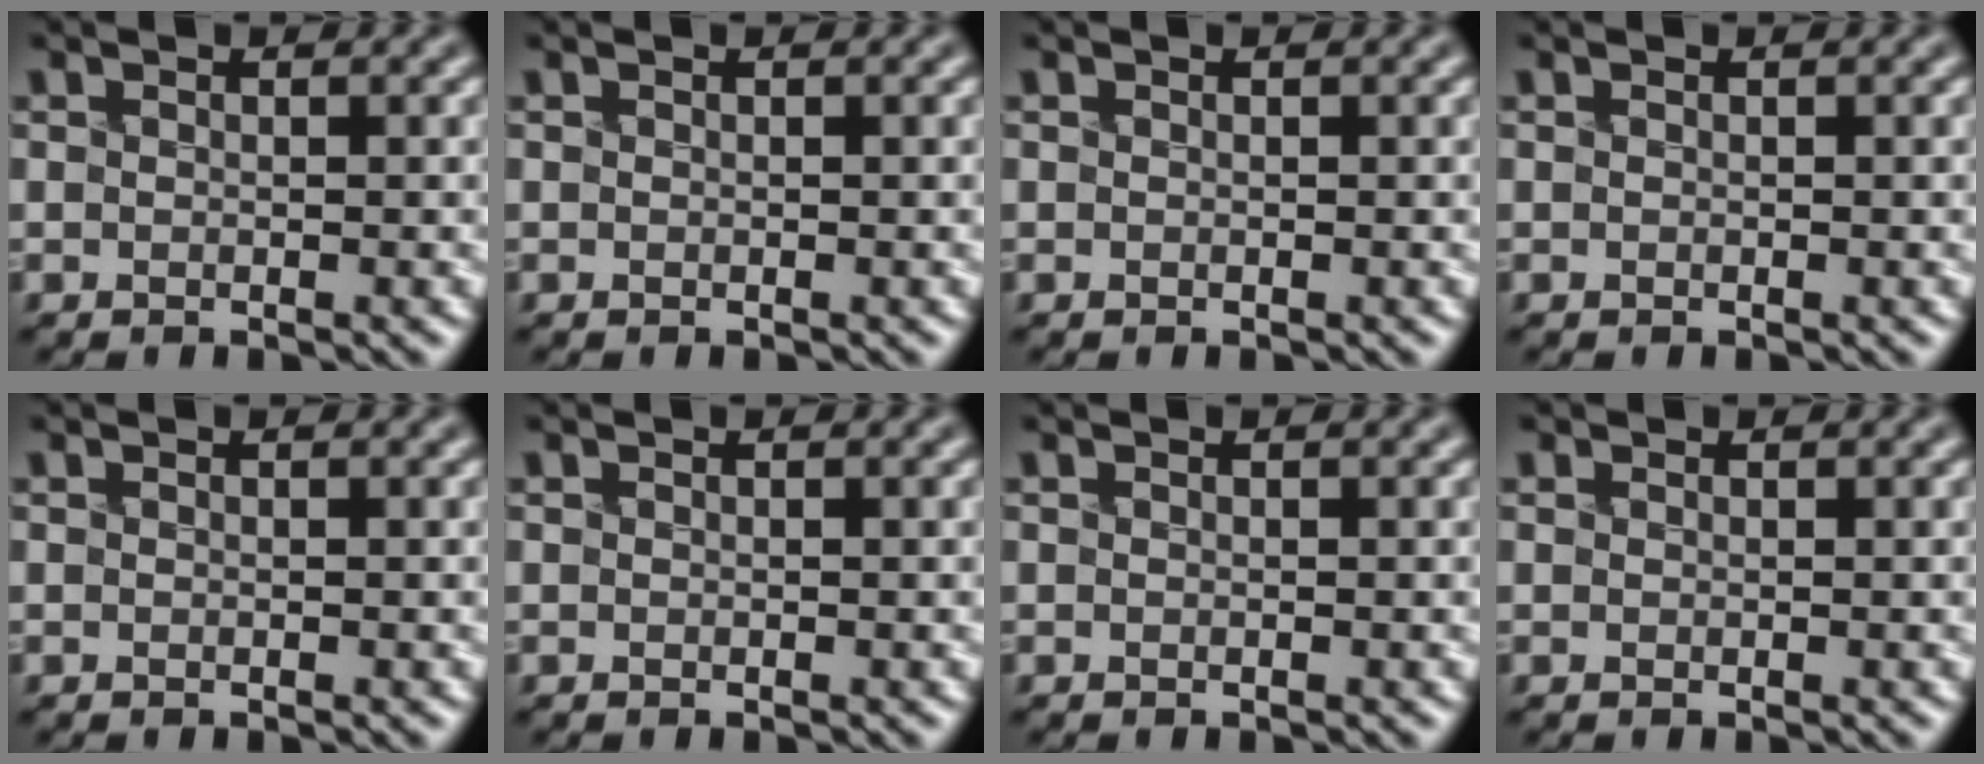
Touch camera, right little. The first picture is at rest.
{"total": 0.0}
{"total": 0.0}
{"total": 0.0}
{"total": 0.0}
{"total": 0.0}
{"total": 0.0}
{"total": 0.6, "force": [0.3, 0.4, 0.2], "torque": [-0.009, 0.006, 0.000]}